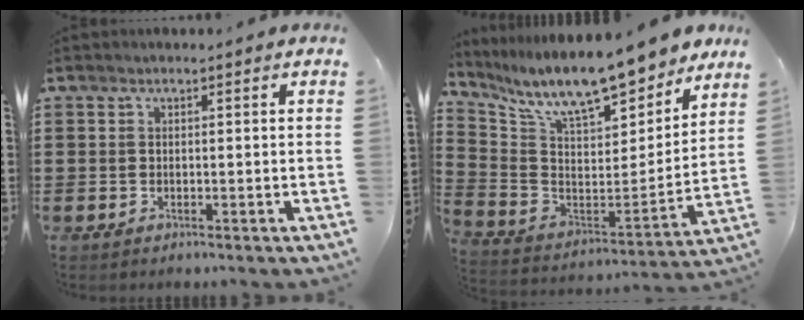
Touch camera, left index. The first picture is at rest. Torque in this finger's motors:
{"motor_torque": [2.08, 0.05, 1.05, 0.21]}